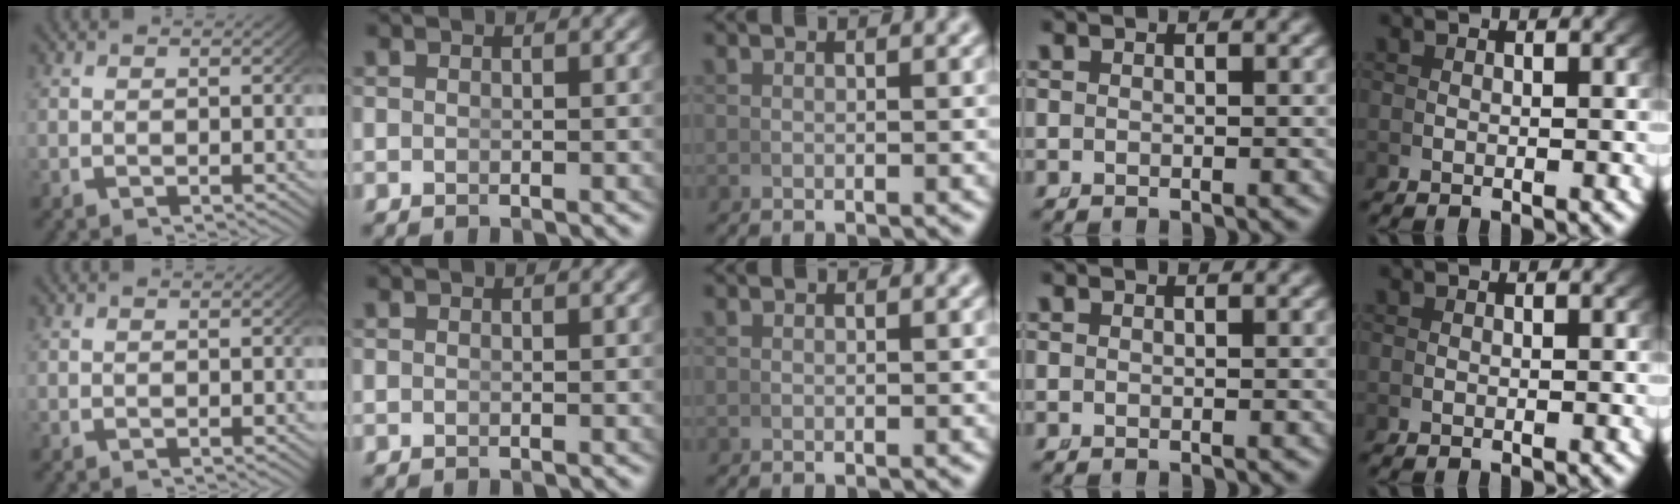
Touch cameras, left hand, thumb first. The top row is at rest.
{}